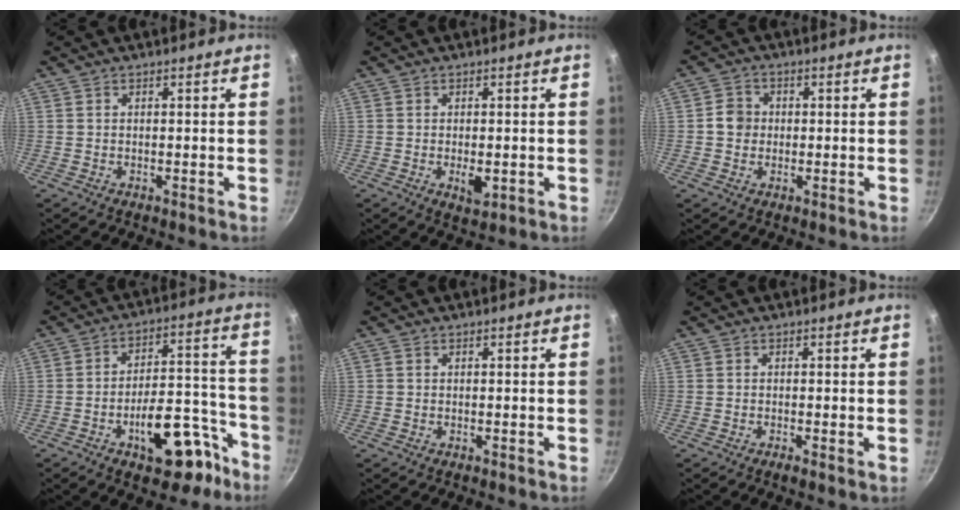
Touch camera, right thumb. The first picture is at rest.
{"total": 3.5, "force": [-0.7, 1.8, 2.9], "torque": [-0.042, -0.005, -0.006]}
{"total": 4.0, "force": [-0.1, 3.7, 1.5], "torque": [-0.005, 0.010, -0.010]}
{"total": 16.9, "force": [-8.8, 8.2, 11.9], "torque": [-0.114, 0.078, -0.118]}
{"total": 0.0}
{"total": 1.0, "force": [-0.4, 0.3, 0.9], "torque": [-0.017, -0.003, -0.009]}